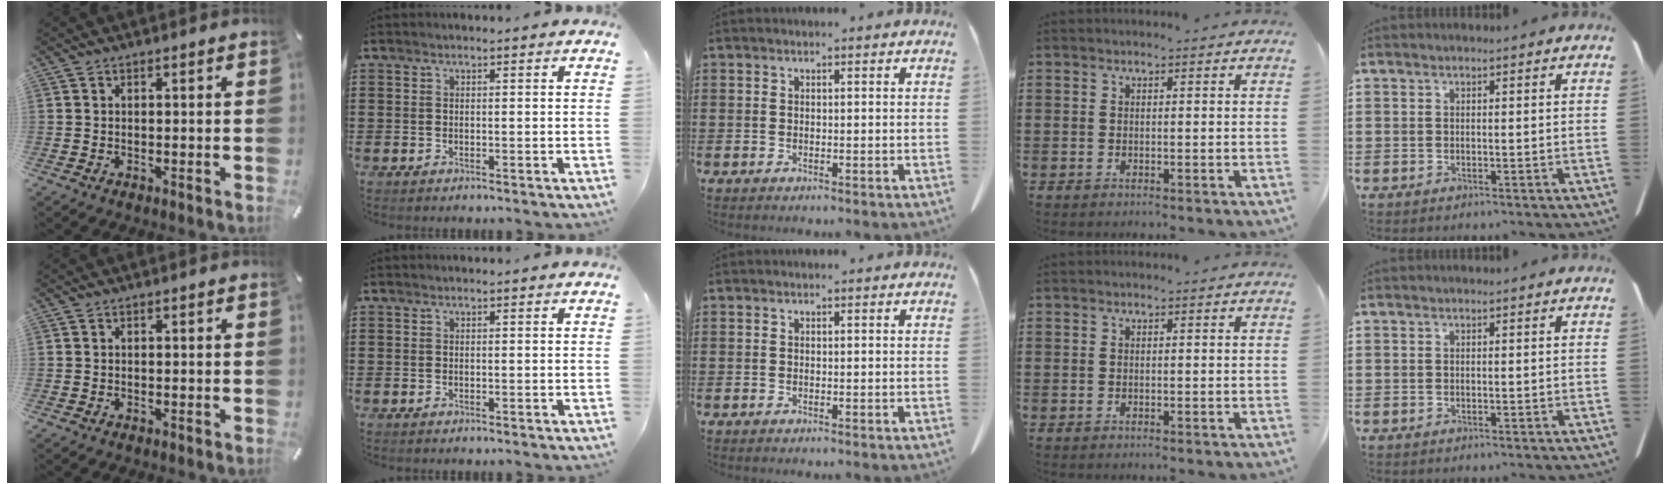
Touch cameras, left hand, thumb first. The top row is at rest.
{}